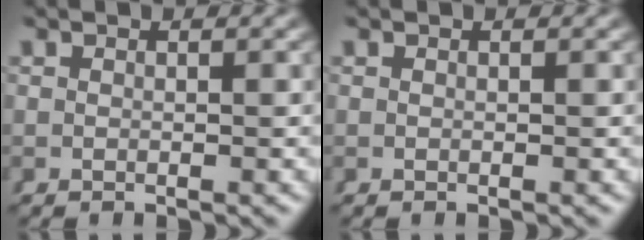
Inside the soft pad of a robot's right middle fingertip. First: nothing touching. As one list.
[{"total": 0.0}]